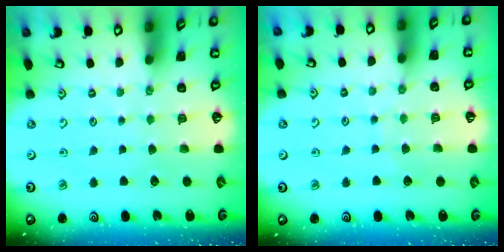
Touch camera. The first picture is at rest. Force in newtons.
{"total": 4.8, "press": 4.7, "slide": 0.6}